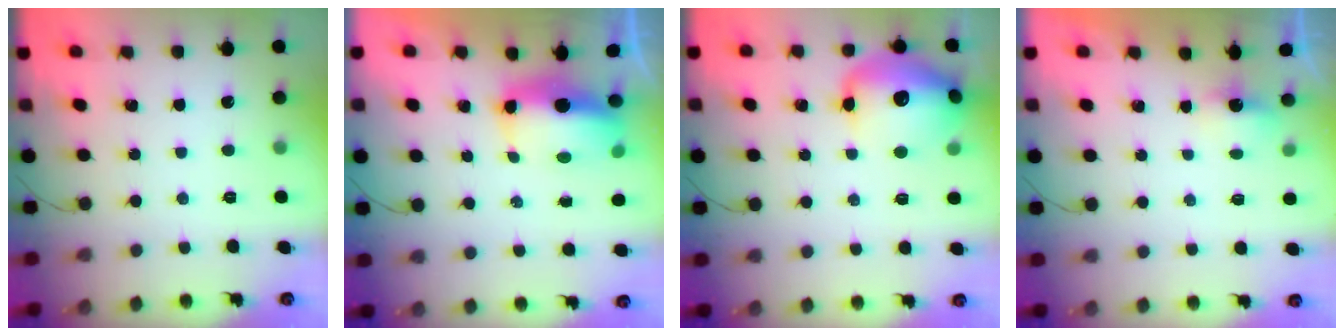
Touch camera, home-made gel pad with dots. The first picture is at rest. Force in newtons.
{"total": 14.9, "press": 10.6, "slide": 10.4}
{"total": 16.1, "press": 15.7, "slide": 3.2}
{"total": 2.0, "press": 1.8, "slide": 0.8}